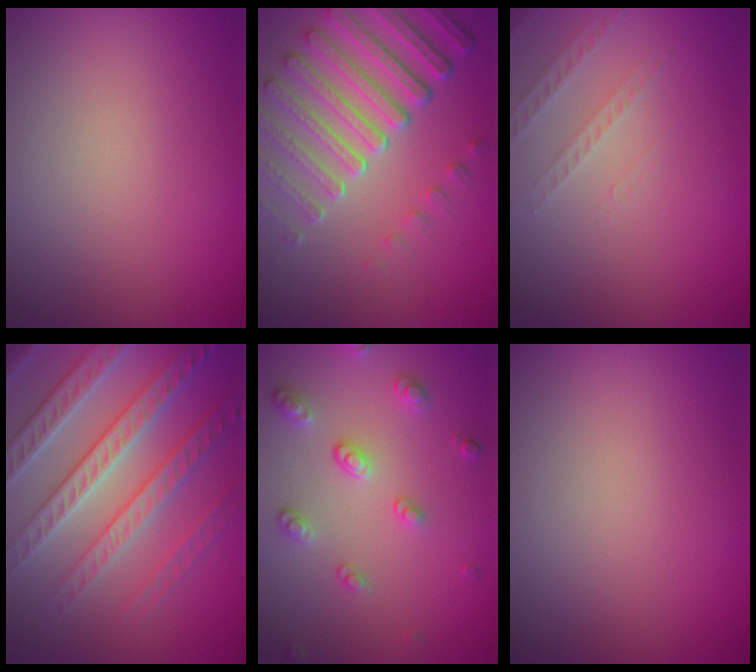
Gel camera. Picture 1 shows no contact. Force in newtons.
{"total": 7.7, "press": 5.7, "slide": 5.2}
{"total": 1.9, "press": 1.8, "slide": 0.6}
{"total": 7.1, "press": 6.9, "slide": 1.7}
{"total": 2.6, "press": 2.6, "slide": 0.2}
{"total": 0.0}